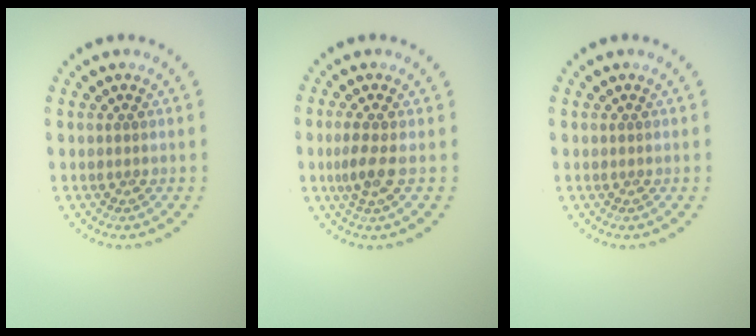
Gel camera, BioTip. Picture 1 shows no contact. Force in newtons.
{"total": 1.9, "press": 1.6, "slide": 1.1}
{"total": 0.0}